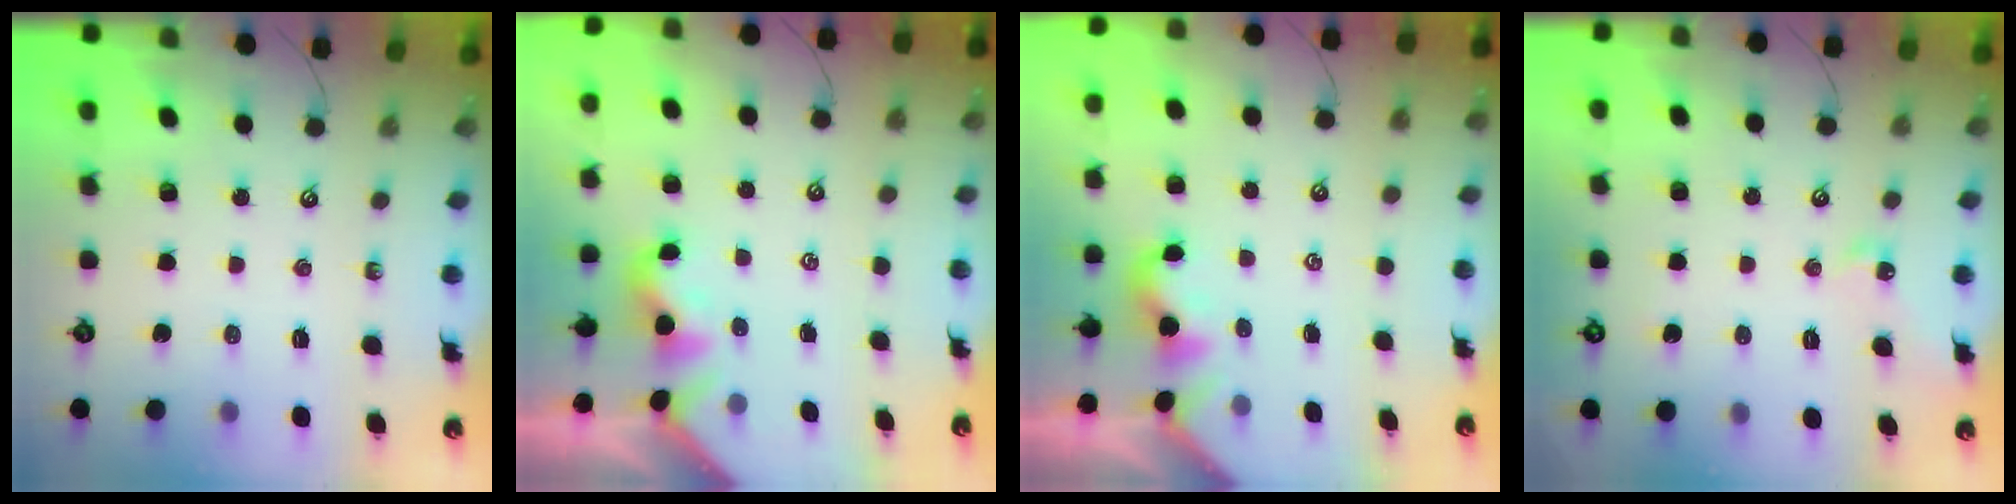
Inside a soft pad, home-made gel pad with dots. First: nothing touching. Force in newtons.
{"total": 2.0, "press": 2.0, "slide": 0.4}
{"total": 2.4, "press": 2.4, "slide": 0.1}
{"total": 3.1, "press": 3.1, "slide": 0.3}